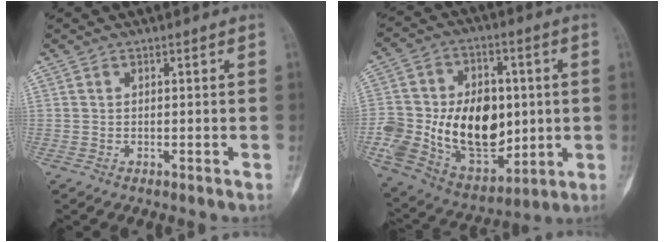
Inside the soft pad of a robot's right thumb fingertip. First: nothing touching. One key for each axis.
{"total": 26.1, "fx": -0.9, "fy": 17.7, "fz": 19.2, "tx": -0.330, "ty": 0.001, "tz": 0.016}